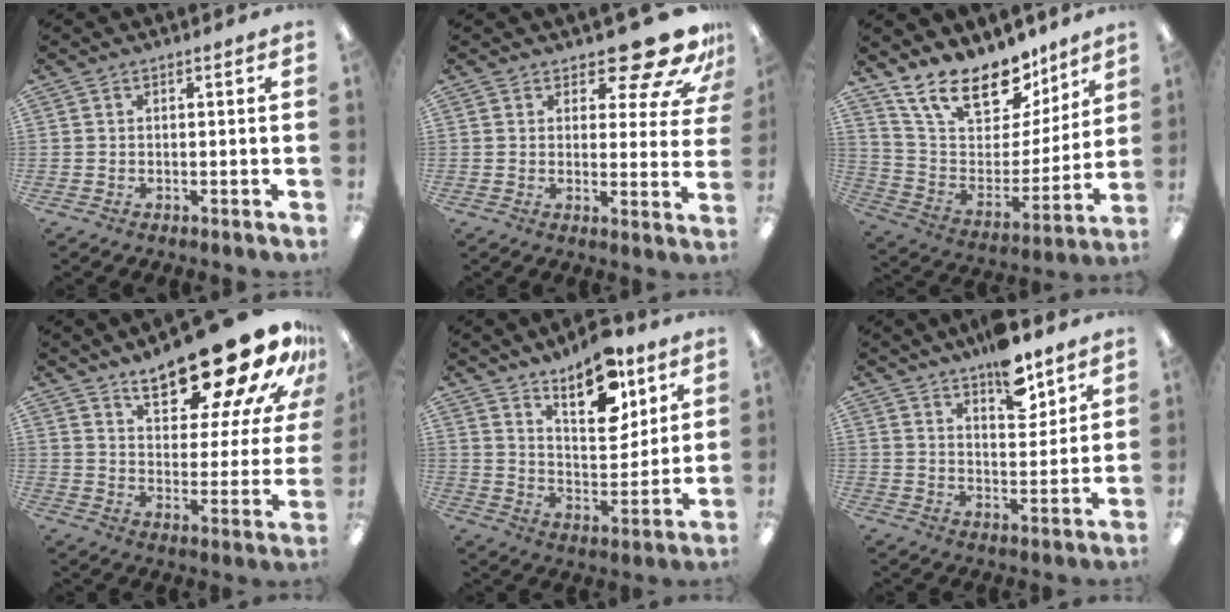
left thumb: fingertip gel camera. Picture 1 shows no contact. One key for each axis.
{"total": 13.7, "fx": 10.0, "fy": 5.2, "fz": 7.7, "tx": -0.097, "ty": -0.071, "tz": 0.172}
{"total": 20.4, "fx": 15.2, "fy": 9.4, "fz": 9.7, "tx": -0.181, "ty": -0.102, "tz": 0.279}
{"total": 23.2, "fx": 16.9, "fy": 7.6, "fz": 14.0, "tx": -0.192, "ty": -0.110, "tz": 0.274}
{"total": 14.4, "fx": 9.8, "fy": 6.5, "fz": 8.2, "tx": -0.111, "ty": -0.056, "tz": 0.169}
{"total": 10.1, "fx": 7.8, "fy": 4.0, "fz": 5.1, "tx": -0.058, "ty": -0.050, "tz": 0.132}